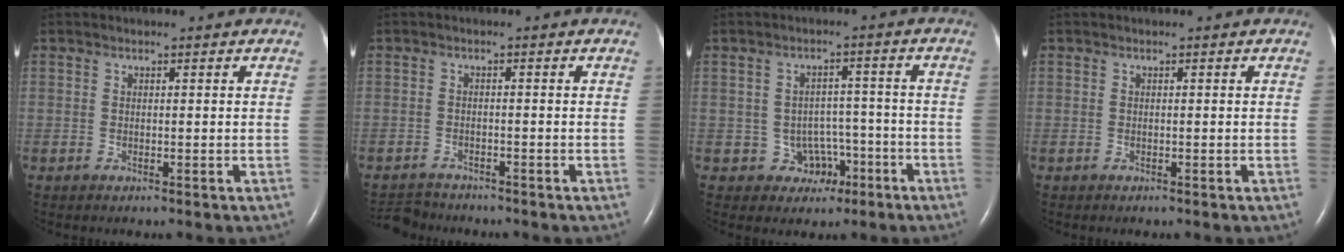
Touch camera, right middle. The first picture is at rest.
{"total": 4.0, "force": [-3.8, 1.0, -0.4], "torque": [0.001, -0.012, -0.067]}
{"total": 5.3, "force": [-2.3, 4.7, 0.7], "torque": [-0.001, 0.019, -0.023]}
{"total": 0.0}